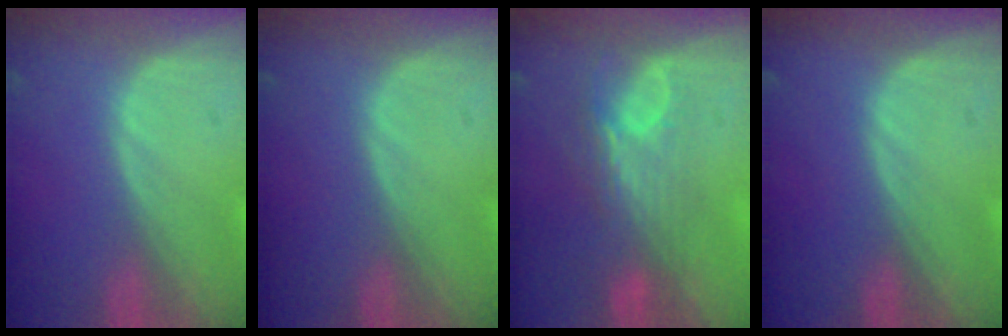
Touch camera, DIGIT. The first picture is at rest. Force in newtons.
{"total": 0.0}
{"total": 7.4, "press": 6.4, "slide": 3.7}
{"total": 0.0}